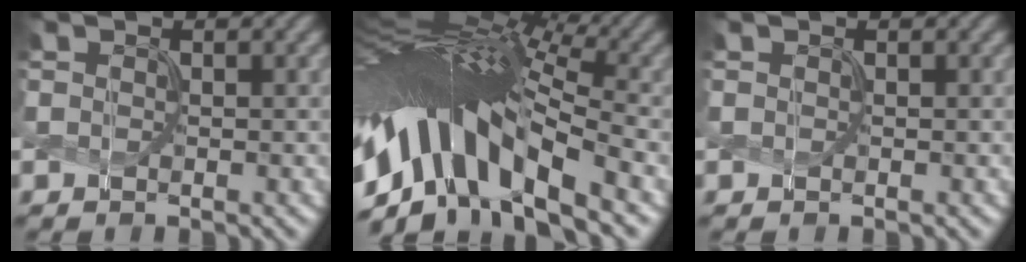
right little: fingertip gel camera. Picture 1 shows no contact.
{"total": 14.6, "force": [-3.9, 5.9, 12.8], "torque": [-0.239, 0.029, -0.069]}
{"total": 0.0}